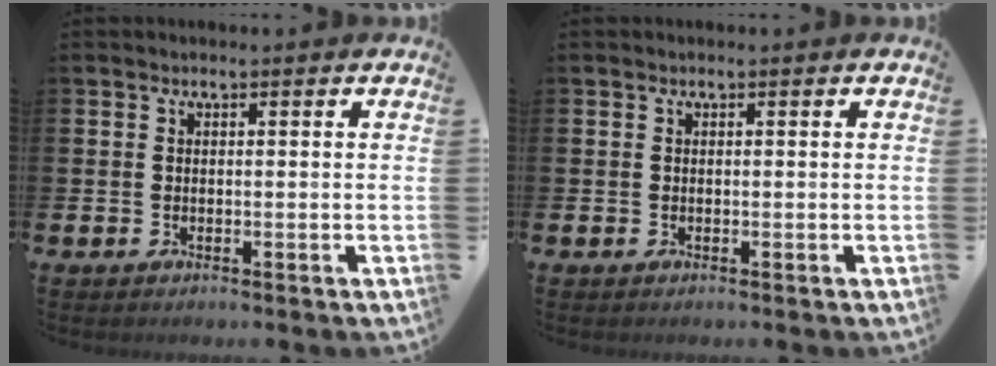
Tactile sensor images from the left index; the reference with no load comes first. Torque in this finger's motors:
{"motor_torque": [0.00, 0.00, 0.00, -0.01]}